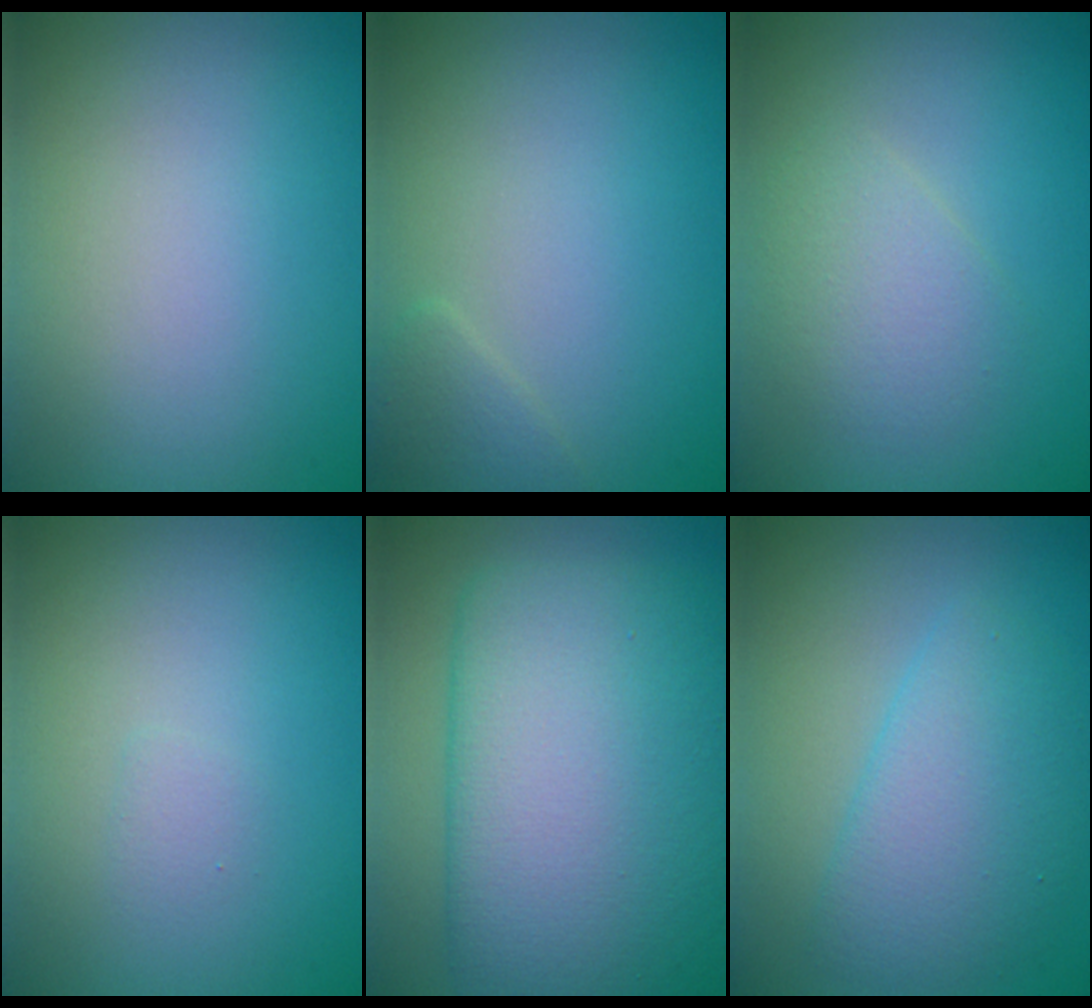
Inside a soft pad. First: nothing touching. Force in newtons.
{"total": 1.2, "press": 1.2, "slide": 0.0}
{"total": 2.6, "press": 2.6, "slide": 0.1}
{"total": 0.6, "press": 0.6, "slide": 0.1}
{"total": 12.1, "press": 12.1, "slide": 0.3}
{"total": 4.3, "press": 4.3, "slide": 0.1}